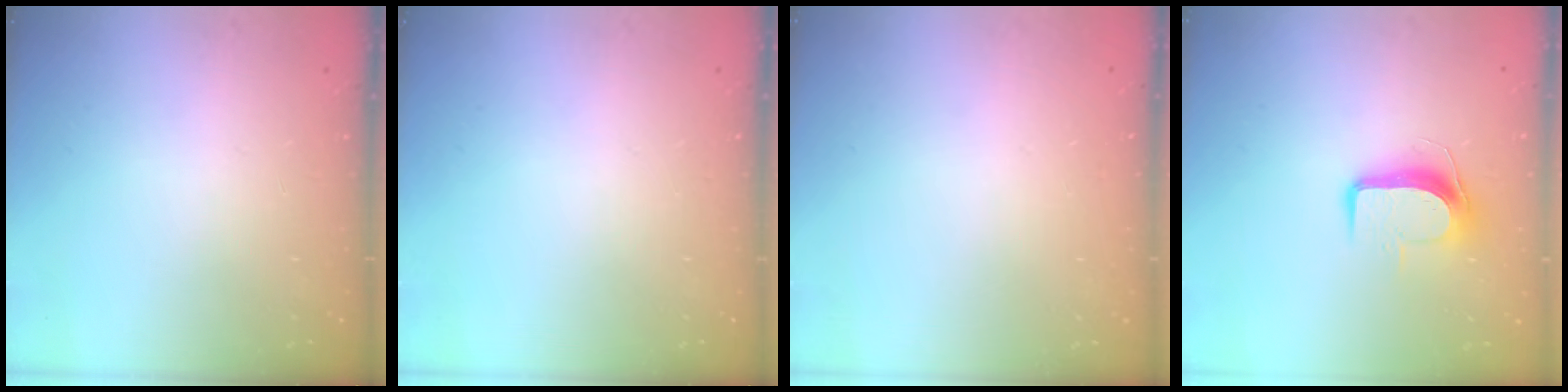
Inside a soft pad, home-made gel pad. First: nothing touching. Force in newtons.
{"total": 0.0}
{"total": 0.0}
{"total": 9.2, "press": 9.1, "slide": 0.9}